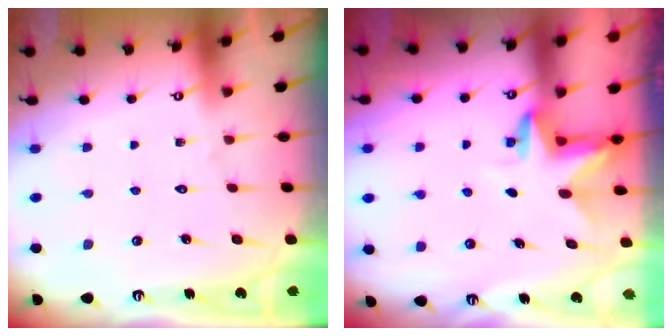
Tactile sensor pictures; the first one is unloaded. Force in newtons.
{"total": 3.2, "press": 3.2, "slide": 0.2}